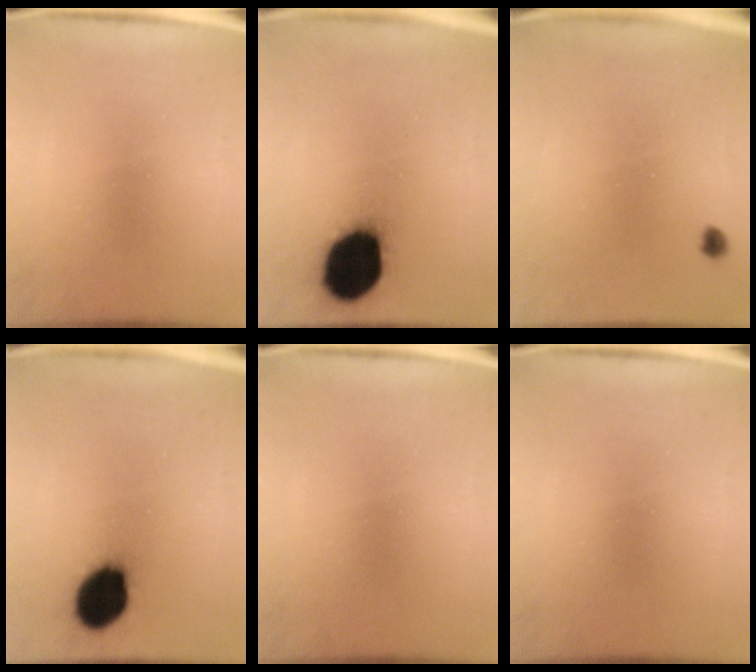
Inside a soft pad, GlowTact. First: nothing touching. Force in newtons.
{"total": 19.7}
{"total": 1.1}
{"total": 13.1}
{"total": 0.0}
{"total": 0.0}